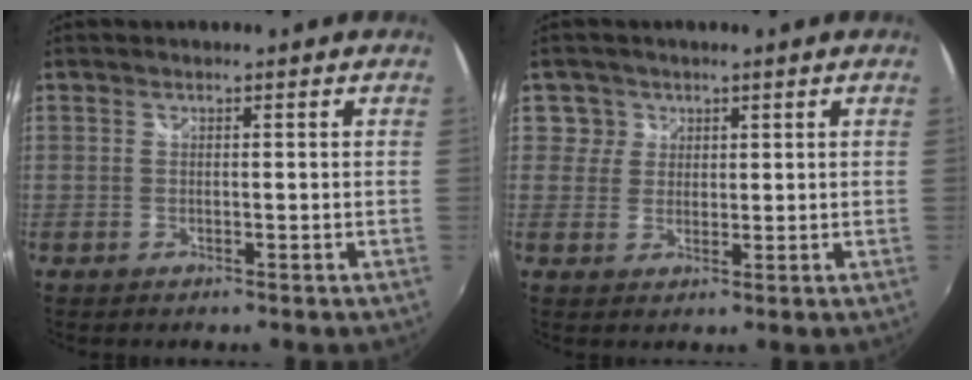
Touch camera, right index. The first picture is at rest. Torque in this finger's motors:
{"motor_torque": [-0.22, 0.15, -0.02, -0.01]}